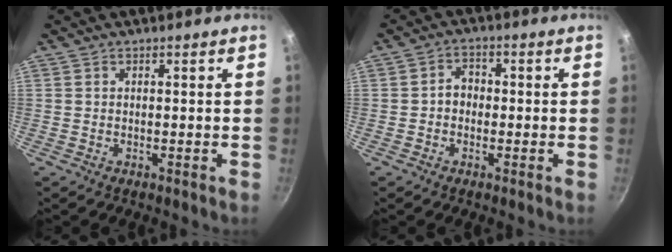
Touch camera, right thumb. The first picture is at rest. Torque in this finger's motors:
{"motor_torque": [0.33, -0.47, -0.11, 0.13, 0.02]}